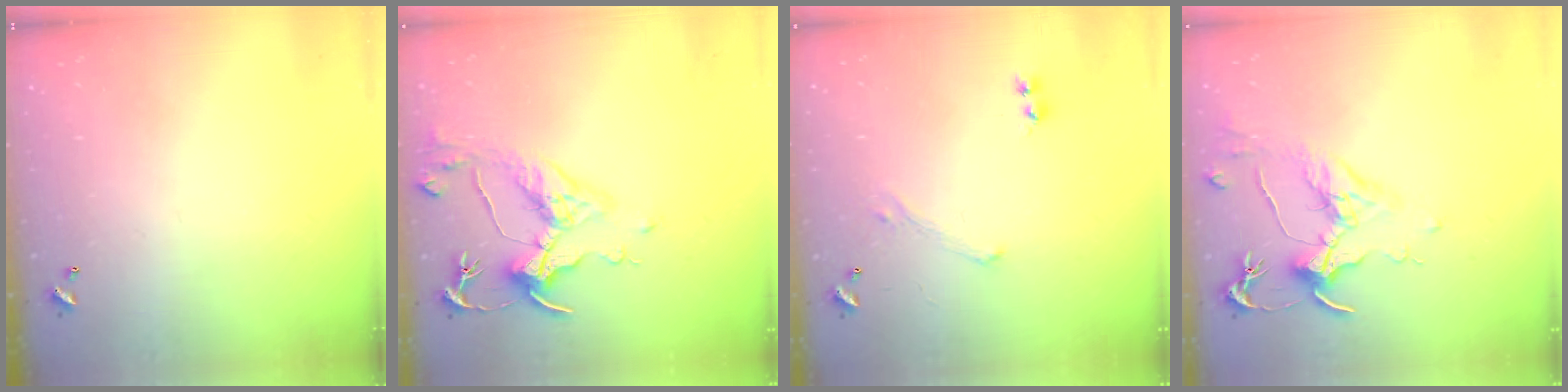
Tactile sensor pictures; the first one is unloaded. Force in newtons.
{"total": 4.6, "press": 4.5, "slide": 1.0}
{"total": 0.0}
{"total": 1.8, "press": 1.6, "slide": 0.9}